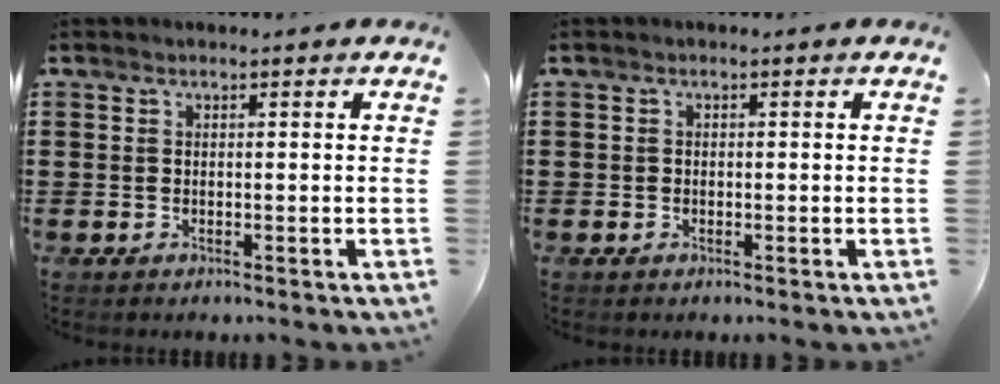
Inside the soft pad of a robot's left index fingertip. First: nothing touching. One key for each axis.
{"total": 0.7, "fx": -0.4, "fy": 0.5, "fz": 0.1, "tx": -0.004, "ty": 0.001, "tz": -0.009}